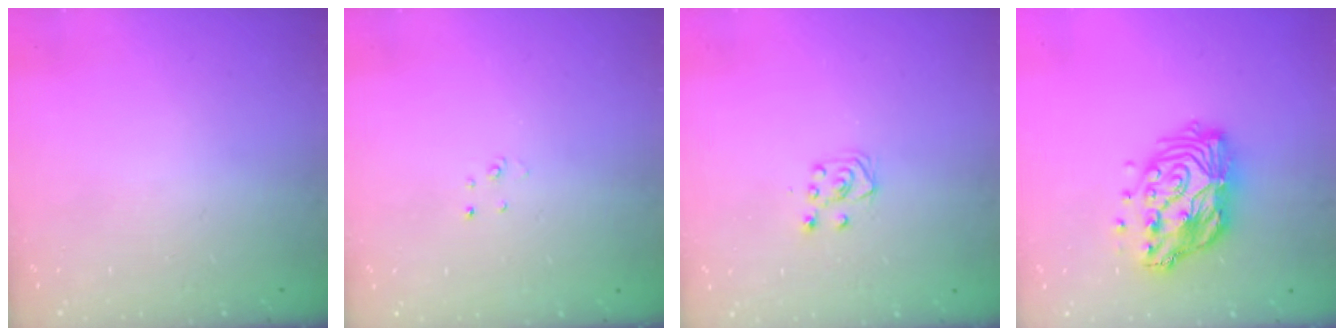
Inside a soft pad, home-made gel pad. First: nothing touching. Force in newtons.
{"total": 2.0, "press": 2.0, "slide": 0.2}
{"total": 5.1, "press": 5.1, "slide": 0.4}
{"total": 15.4, "press": 15.4, "slide": 1.4}